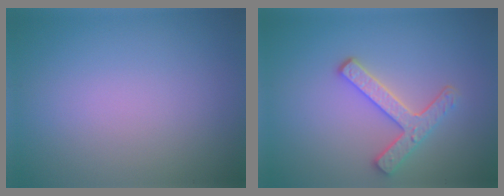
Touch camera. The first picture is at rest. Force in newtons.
{"total": 3.3, "press": 2.9, "slide": 1.6}